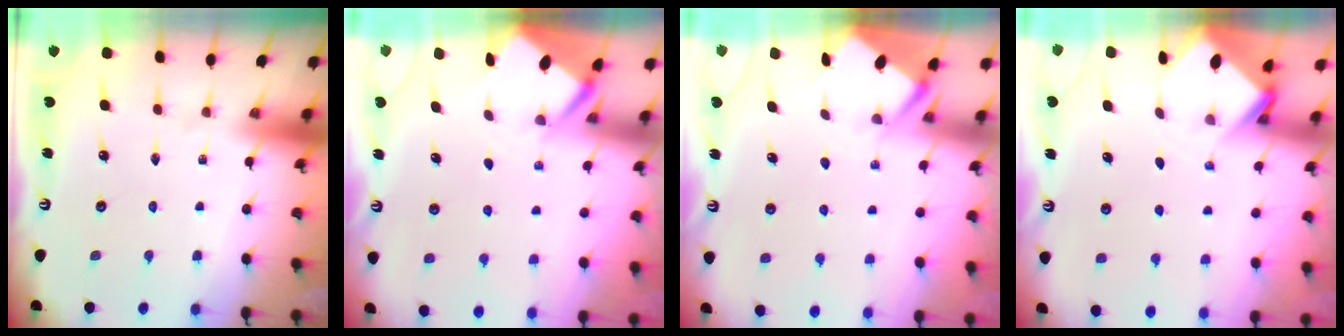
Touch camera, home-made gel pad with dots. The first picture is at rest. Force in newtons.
{"total": 2.6, "press": 2.5, "slide": 0.3}
{"total": 2.5, "press": 2.5, "slide": 0.4}
{"total": 2.9, "press": 2.9, "slide": 0.2}